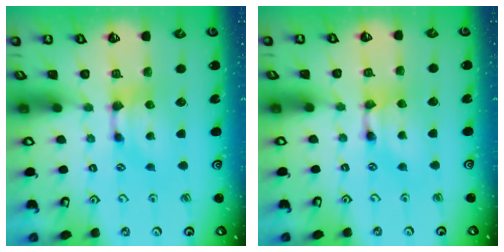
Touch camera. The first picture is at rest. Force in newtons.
{"total": 1.8, "press": 1.8, "slide": 0.2}